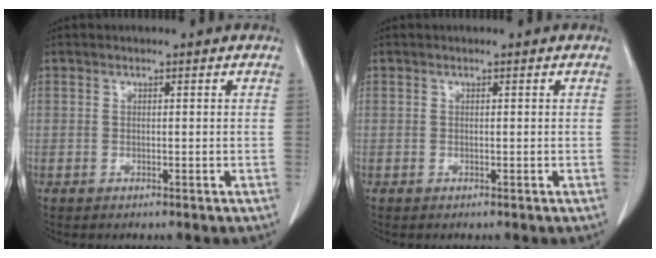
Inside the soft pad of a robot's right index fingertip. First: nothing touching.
{"total": 0.0}